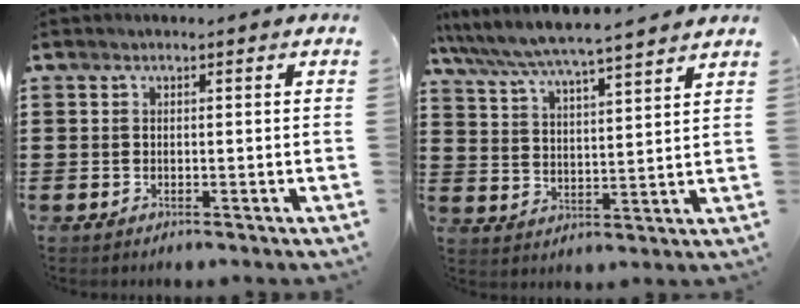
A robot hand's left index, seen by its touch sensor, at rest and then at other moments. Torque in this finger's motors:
{"motor_torque": [1.08, -1.06, 0.33, 0.21]}